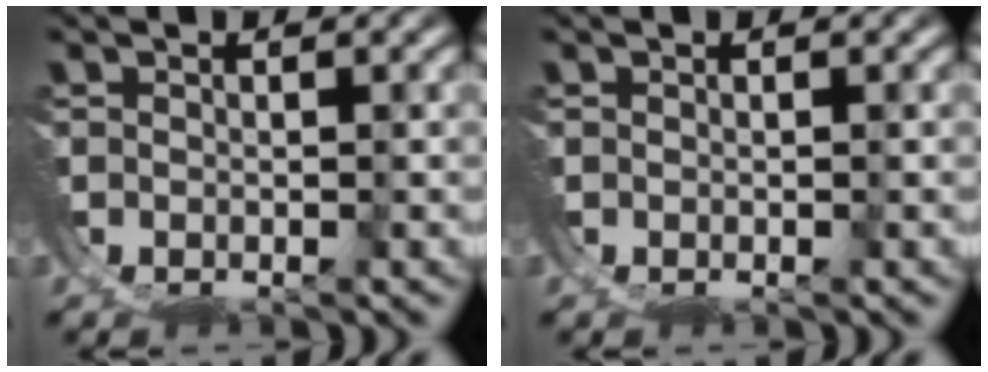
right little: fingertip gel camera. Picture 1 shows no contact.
{"total": 0.0}